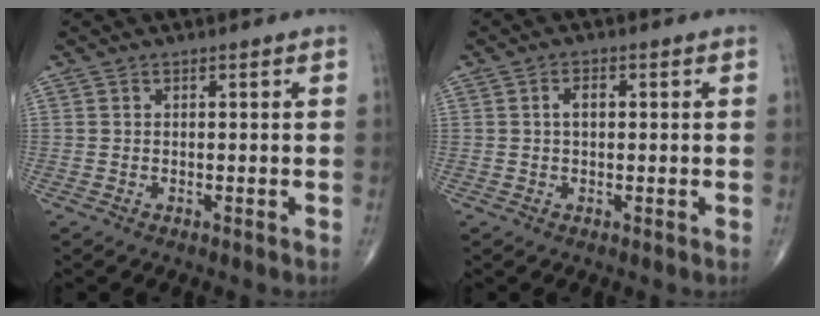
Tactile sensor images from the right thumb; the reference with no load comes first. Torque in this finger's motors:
{"motor_torque": [-0.20, -0.02, 0.15, -0.15, 0.05]}